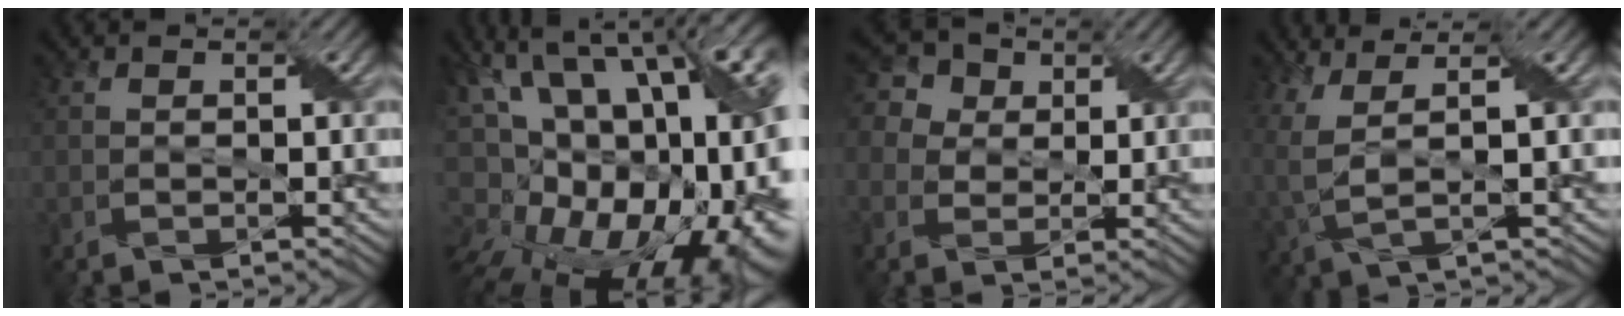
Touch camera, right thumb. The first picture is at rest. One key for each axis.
{"total": 22.3, "fx": -5.1, "fy": 13.5, "fz": 17.0, "tx": -0.283, "ty": 0.041, "tz": -0.068}
{"total": 6.9, "fx": 2.9, "fy": 5.4, "fz": 3.1, "tx": -0.115, "ty": 0.026, "tz": 0.025}
{"total": 5.2, "fx": 1.8, "fy": 1.6, "fz": 4.6, "tx": -0.121, "ty": 0.006, "tz": 0.037}